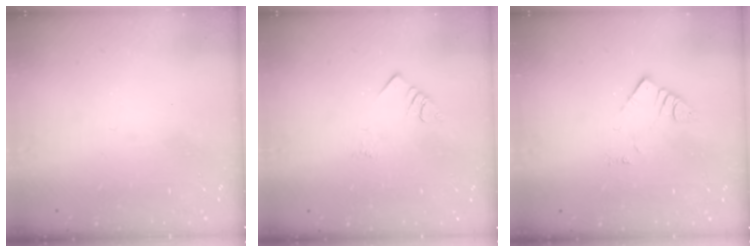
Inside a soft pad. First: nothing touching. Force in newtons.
{"total": 2.4, "press": 2.3, "slide": 0.4}
{"total": 3.4, "press": 3.4, "slide": 0.1}